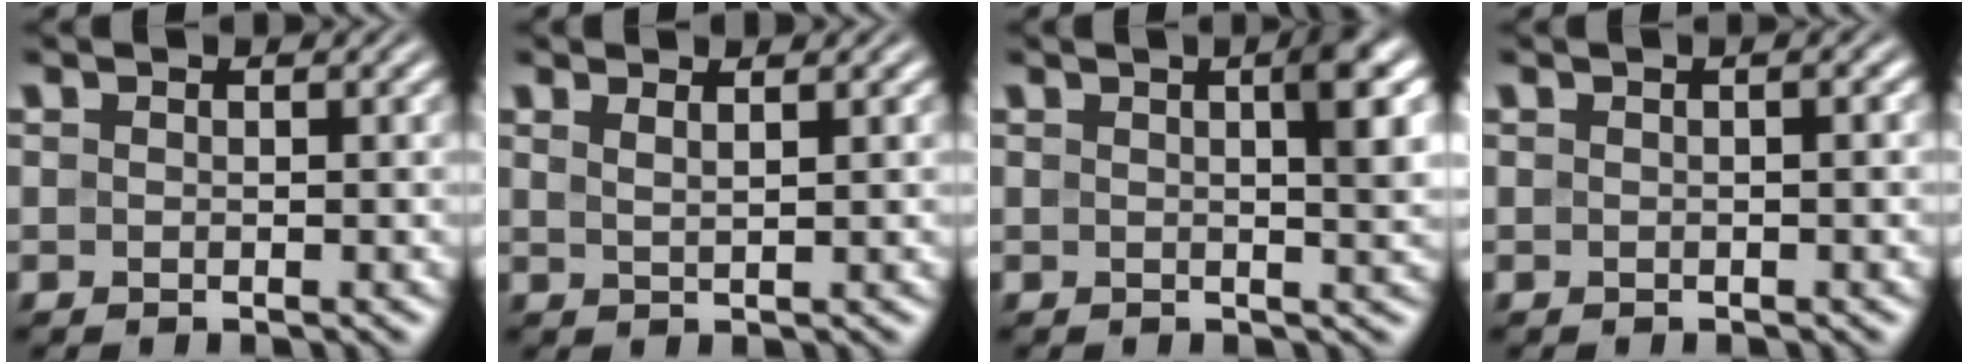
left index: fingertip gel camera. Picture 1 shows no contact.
{"total": 1.3, "force": [1.0, 0.3, 0.8], "torque": [-0.007, 0.004, 0.009]}
{"total": 3.5, "force": [0.8, 0.5, 3.4], "torque": [-0.042, 0.006, 0.008]}
{"total": 0.8, "force": [0.0, 0.0, 0.8], "torque": [-0.013, 0.000, 0.000]}